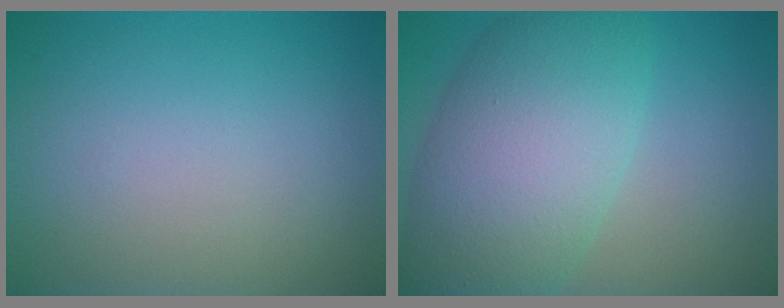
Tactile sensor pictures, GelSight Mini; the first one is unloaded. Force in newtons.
{"total": 10.0, "press": 10.0, "slide": 0.3}